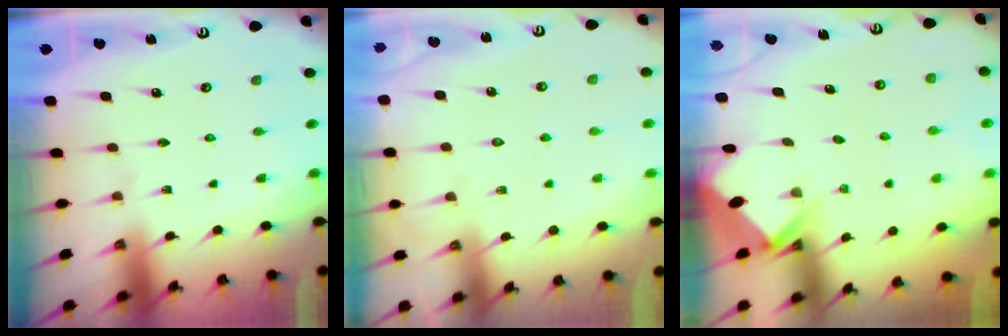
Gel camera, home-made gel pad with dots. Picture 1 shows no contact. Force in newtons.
{"total": 6.7, "press": 6.7, "slide": 0.8}
{"total": 2.5, "press": 2.5, "slide": 0.2}